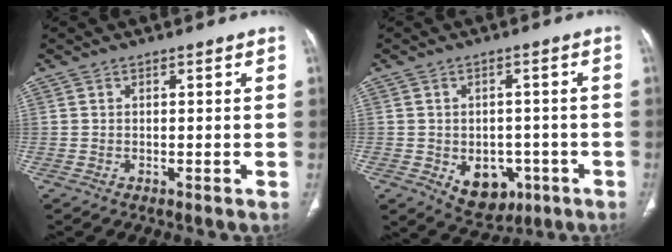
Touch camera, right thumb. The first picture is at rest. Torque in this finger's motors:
{"motor_torque": [1.18, 0.64, 0.59, -0.50, 0.01]}